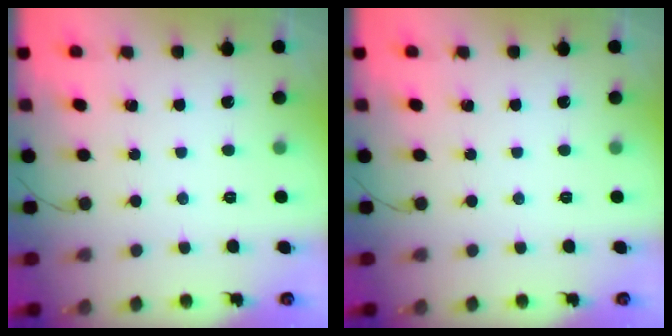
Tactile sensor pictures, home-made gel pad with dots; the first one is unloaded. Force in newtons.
{"total": 0.0}